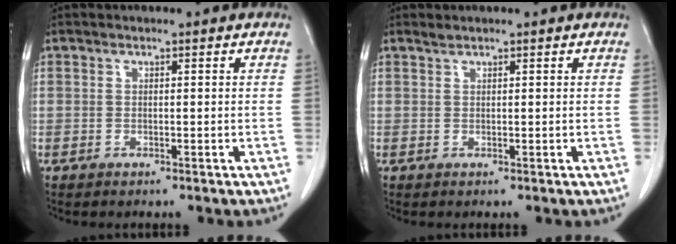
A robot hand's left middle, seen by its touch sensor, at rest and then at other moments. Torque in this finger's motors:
{"motor_torque": [0.17, -0.14, -0.04, 0.00]}